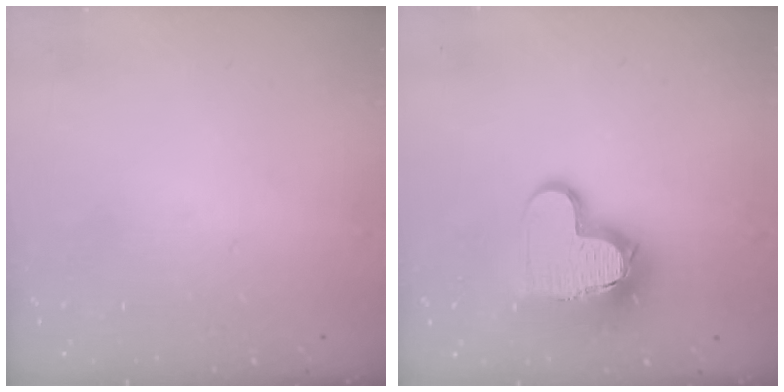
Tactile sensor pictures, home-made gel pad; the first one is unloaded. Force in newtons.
{"total": 12.7, "press": 12.7, "slide": 1.4}